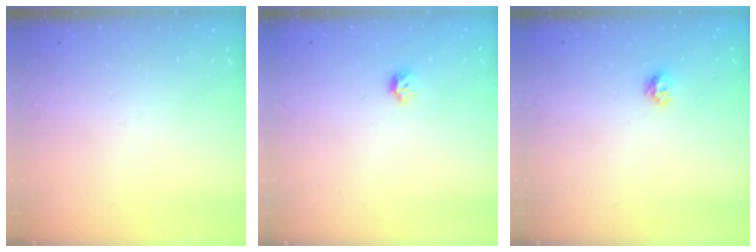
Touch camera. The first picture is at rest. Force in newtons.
{"total": 4.8, "press": 4.7, "slide": 1.0}
{"total": 4.9, "press": 4.8, "slide": 0.6}